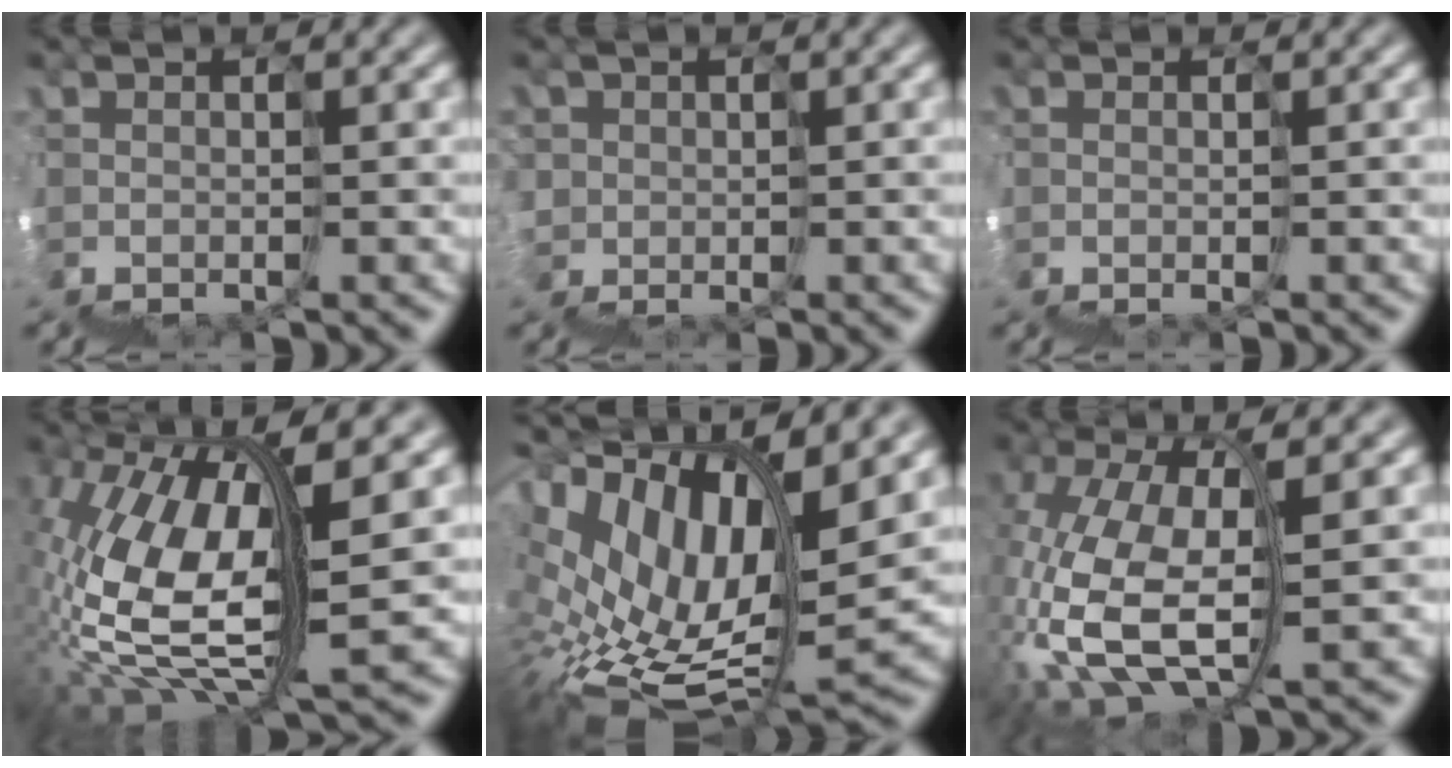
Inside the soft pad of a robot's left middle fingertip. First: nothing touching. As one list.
[{"total": 1.9, "force": [0.8, 1.5, -0.9], "torque": [0.024, 0.006, 0.009]}, {"total": 1.2, "force": [-0.2, 0.5, 1.1], "torque": [-0.014, -0.003, -0.001]}, {"total": 8.5, "force": [2.0, 3.5, 7.4], "torque": [-0.182, 0.009, 0.038]}, {"total": 10.6, "force": [4.7, 4.9, 8.1], "torque": [-0.178, 0.019, 0.097]}, {"total": 7.3, "force": [-0.4, 3.4, 6.5], "torque": [-0.171, 0.006, -0.002]}]